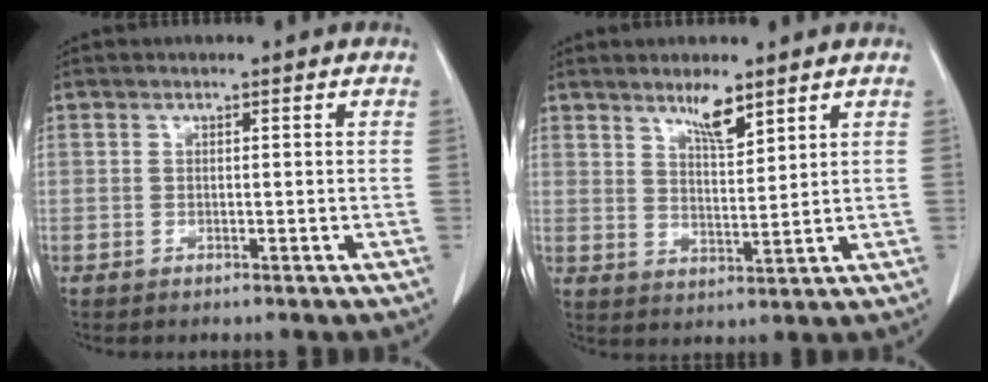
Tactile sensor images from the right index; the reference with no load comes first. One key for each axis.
{"total": 5.0, "fx": 3.7, "fy": 0.9, "fz": 3.3, "tx": -0.061, "ty": -0.007, "tz": 0.068}